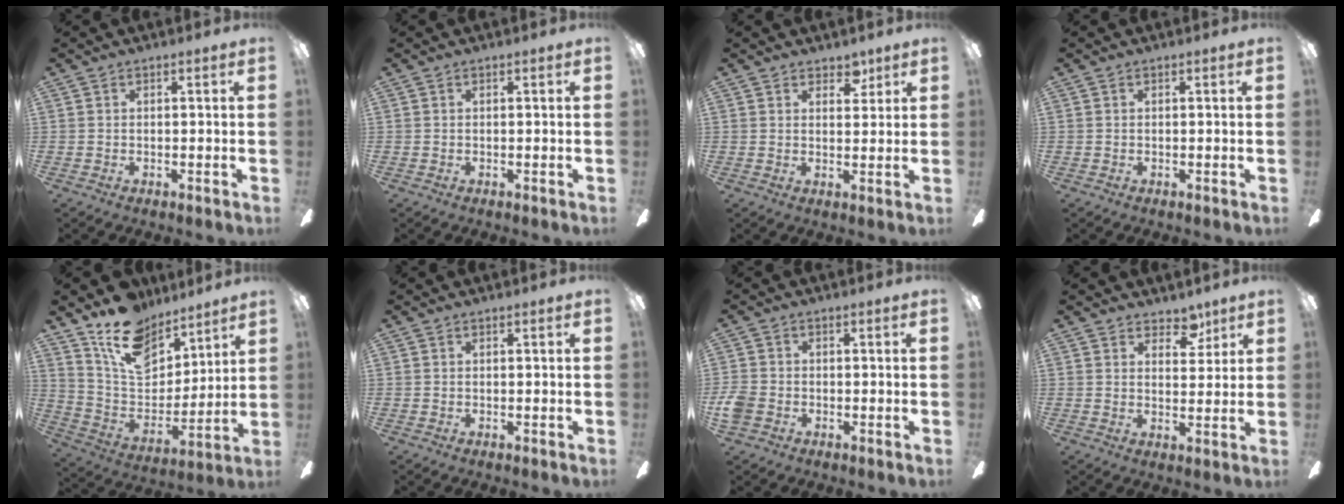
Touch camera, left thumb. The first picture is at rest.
{"total": 0.0}
{"total": 4.2, "force": [3.3, 2.3, 1.3], "torque": [0.000, -0.016, 0.055]}
{"total": 0.0}
{"total": 17.0, "force": [12.6, 9.2, 6.8], "torque": [-0.135, -0.075, 0.234]}
{"total": 0.0}
{"total": 4.1, "force": [-1.5, 3.2, 2.0], "torque": [-0.043, 0.010, -0.028]}
{"total": 6.0, "force": [4.6, 3.2, 2.0], "torque": [-0.011, -0.023, 0.079]}